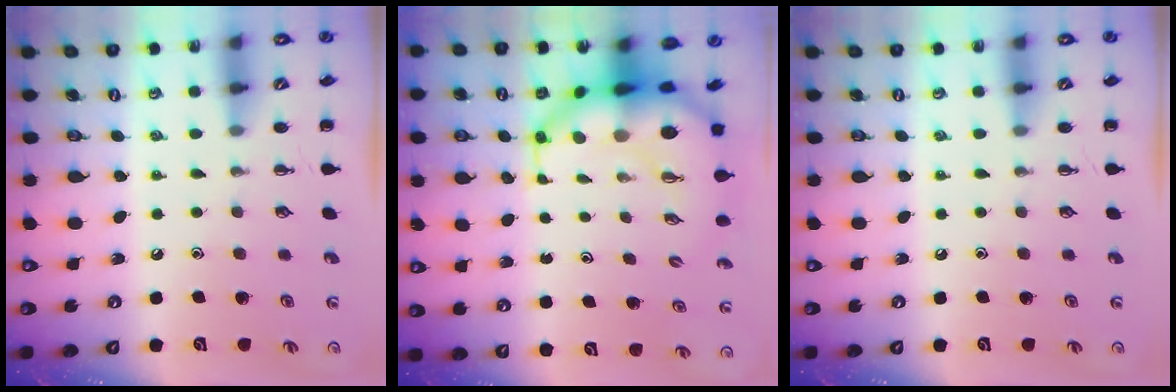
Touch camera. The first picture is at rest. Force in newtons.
{"total": 11.4, "press": 11.0, "slide": 3.1}
{"total": 0.0}